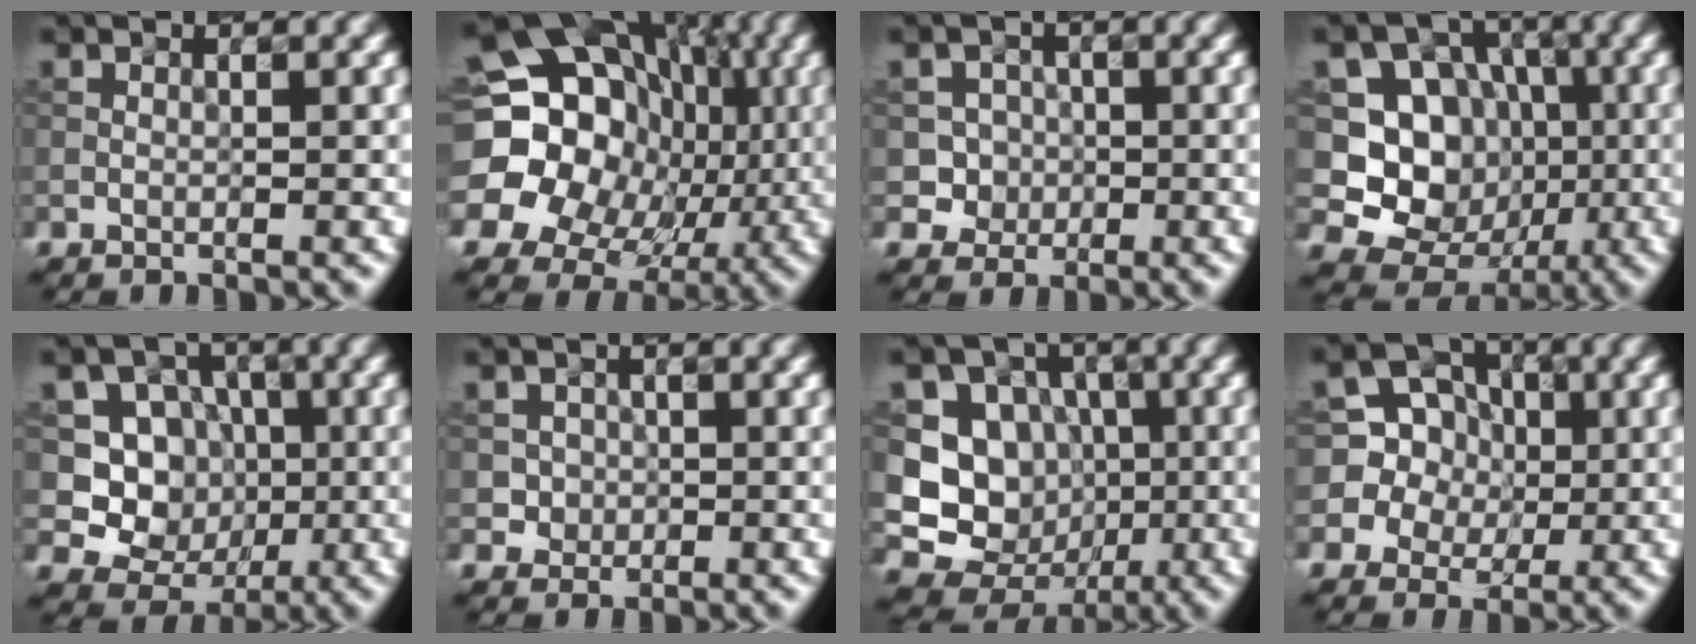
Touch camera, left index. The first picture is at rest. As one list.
[{"total": 21.8, "force": [1.6, 19.7, 9.3], "torque": [-0.191, 0.035, 0.002]}, {"total": 2.8, "force": [-0.5, 2.7, 0.5], "torque": [0.007, 0.002, -0.021]}, {"total": 10.8, "force": [-1.1, 10.0, 4.1], "torque": [-0.092, 0.007, -0.043]}, {"total": 7.8, "force": [-0.1, 7.3, 2.8], "torque": [-0.047, 0.011, -0.025]}, {"total": 2.0, "force": [0.0, 2.0, 0.4], "torque": [0.000, -0.007, 0.011]}, {"total": 8.7, "force": [-0.8, 8.1, 3.0], "torque": [-0.049, -0.011, -0.035]}, {"total": 8.3, "force": [1.3, 7.8, 2.8], "torque": [-0.070, 0.031, 0.010]}]